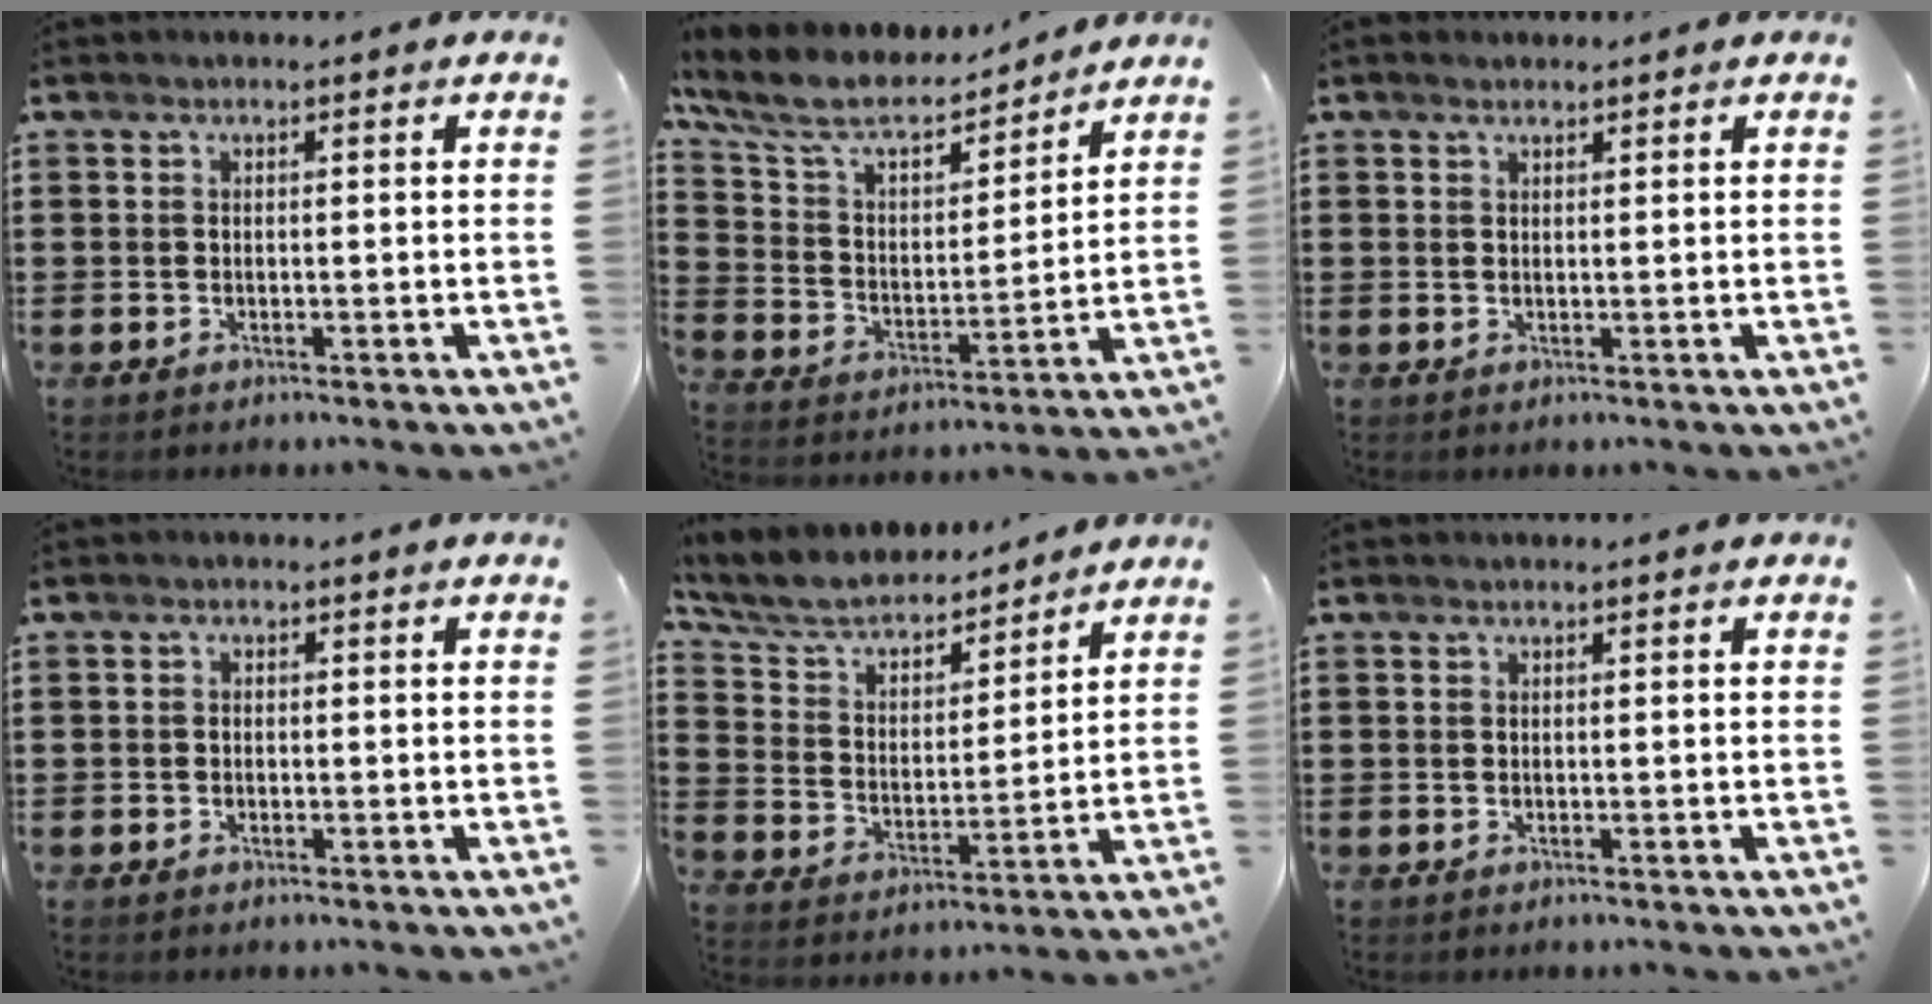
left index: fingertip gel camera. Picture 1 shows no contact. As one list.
[{"total": 8.4, "force": [7.1, 2.6, 3.6], "torque": [-0.104, -0.041, 0.122]}, {"total": 0.9, "force": [0.8, 0.4, 0.3], "torque": [-0.006, 0.004, 0.015]}, {"total": 0.8, "force": [-0.5, 0.6, 0.2], "torque": [-0.005, 0.000, -0.011]}, {"total": 6.0, "force": [5.5, 1.8, 1.8], "torque": [-0.066, -0.032, 0.091]}, {"total": 0.0}]